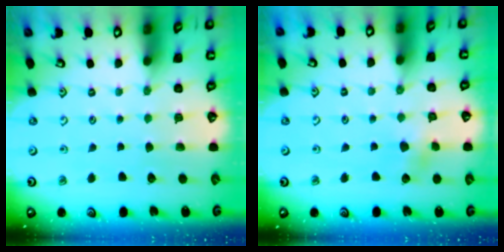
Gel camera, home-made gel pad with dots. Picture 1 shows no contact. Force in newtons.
{"total": 4.4, "press": 4.4, "slide": 0.3}